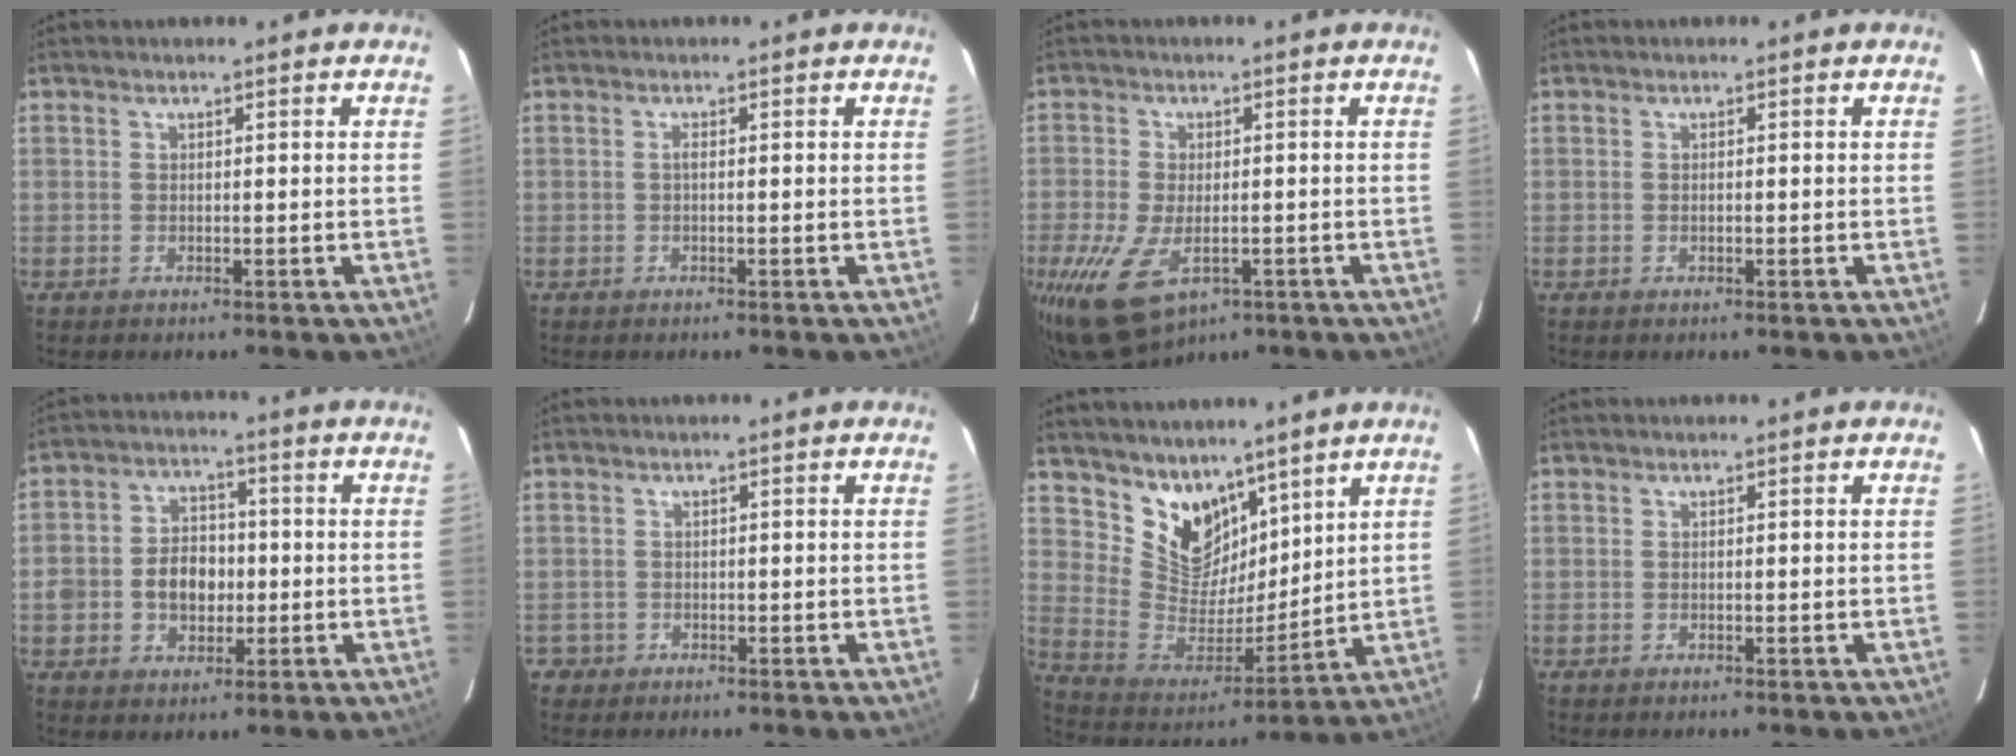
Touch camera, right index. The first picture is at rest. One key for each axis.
{"total": 0.6, "fx": -0.1, "fy": 0.2, "fz": 0.5, "tx": -0.009, "ty": 0.004, "tz": -0.003}
{"total": 11.6, "fx": -4.9, "fy": 6.4, "fz": 8.3, "tx": -0.187, "ty": -0.036, "tz": -0.081}
{"total": 0.5, "fx": -0.1, "fy": 0.3, "fz": 0.4, "tx": -0.008, "ty": 0.001, "tz": -0.002}
{"total": 9.0, "fx": -1.4, "fy": 6.8, "fz": 5.7, "tx": -0.118, "ty": 0.020, "tz": -0.017}
{"total": 2.1, "fx": -0.8, "fy": 2.0, "fz": 0.0, "tx": 0.000, "ty": 0.011, "tz": -0.009}
{"total": 13.0, "fx": 9.2, "fy": 7.9, "fz": 4.7, "tx": -0.096, "ty": -0.002, "tz": 0.189}
{"total": 0.0}